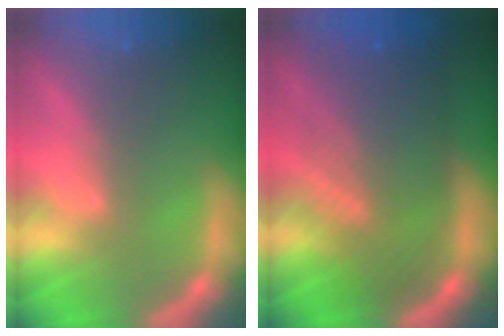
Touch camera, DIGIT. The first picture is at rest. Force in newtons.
{"total": 9.6}